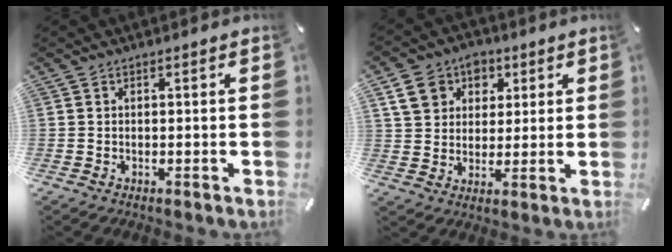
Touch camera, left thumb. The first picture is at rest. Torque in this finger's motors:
{"motor_torque": [1.35, 1.21, 0.62, -0.68, 0.28]}